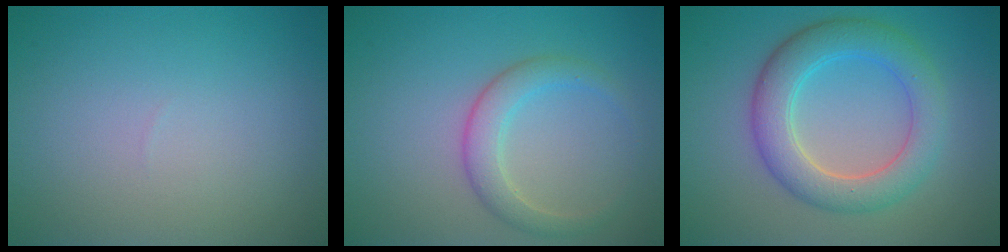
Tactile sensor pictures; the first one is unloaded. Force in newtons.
{"total": 2.7, "press": 2.7, "slide": 0.2}
{"total": 5.6, "press": 5.6, "slide": 0.5}